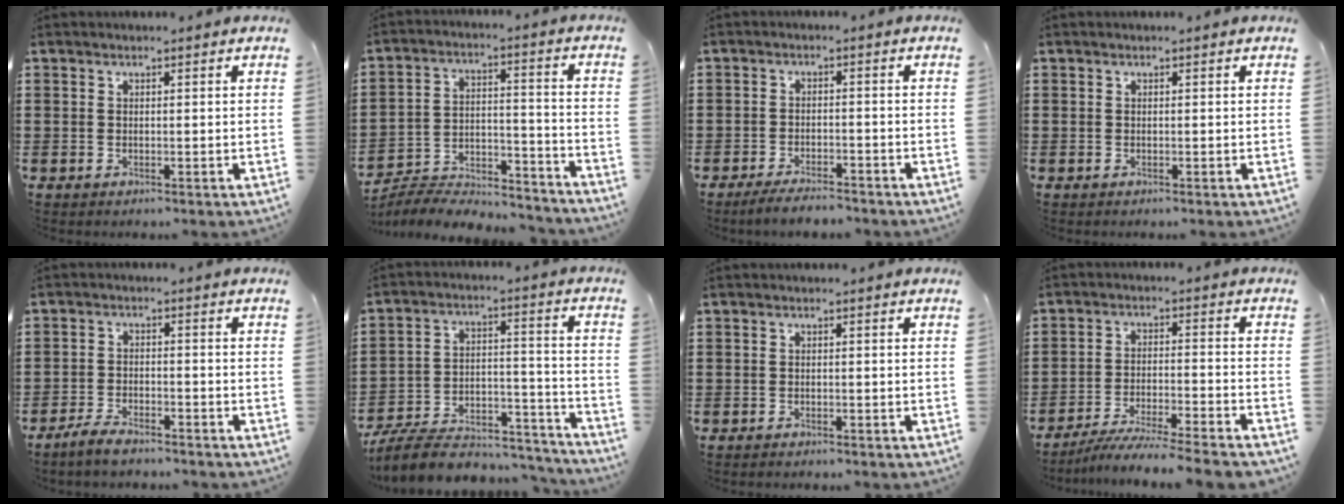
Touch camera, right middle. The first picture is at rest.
{"total": 6.4, "force": [-6.2, 0.7, 1.0], "torque": [-0.016, 0.005, -0.126]}
{"total": 3.4, "force": [-3.3, 0.5, 0.7], "torque": [-0.014, 0.003, -0.068]}
{"total": 0.0}
{"total": 3.4, "force": [-3.1, 0.5, 1.2], "torque": [-0.037, 0.003, -0.067]}
{"total": 8.9, "force": [-8.0, 2.2, 3.2], "torque": [-0.053, 0.016, -0.152]}
{"total": 0.8, "force": [-0.8, 0.1, 0.1], "torque": [-0.003, 0.000, -0.016]}
{"total": 6.2, "force": [-5.8, -0.4, 2.1], "torque": [-0.044, -0.014, -0.115]}